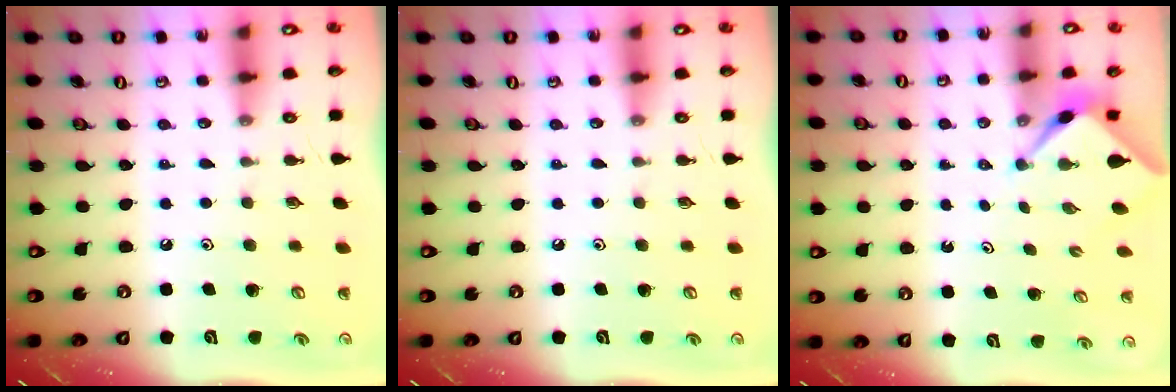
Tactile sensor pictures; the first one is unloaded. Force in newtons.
{"total": 0.0}
{"total": 2.1, "press": 2.1, "slide": 0.3}